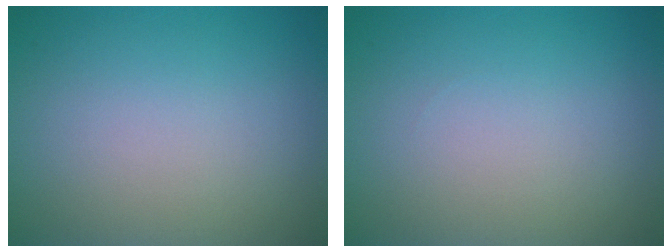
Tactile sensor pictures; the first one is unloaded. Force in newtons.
{"total": 0.0}